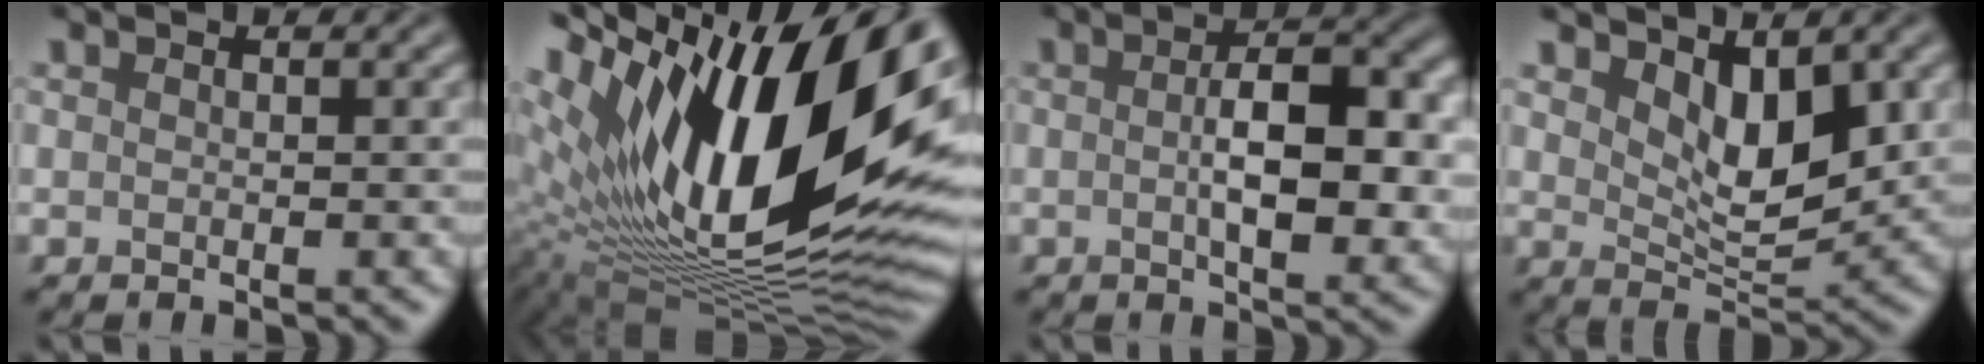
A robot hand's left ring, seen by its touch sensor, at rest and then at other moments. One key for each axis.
{"total": 19.6, "fx": 6.1, "fy": 9.0, "fz": 16.4, "tx": -0.278, "ty": 0.016, "tz": 0.097}
{"total": 7.2, "fx": -0.1, "fy": 3.0, "fz": 6.6, "tx": -0.101, "ty": -0.002, "tz": -0.002}
{"total": 4.8, "fx": 2.1, "fy": 2.4, "fz": 3.6, "tx": -0.060, "ty": -0.016, "tz": 0.034}